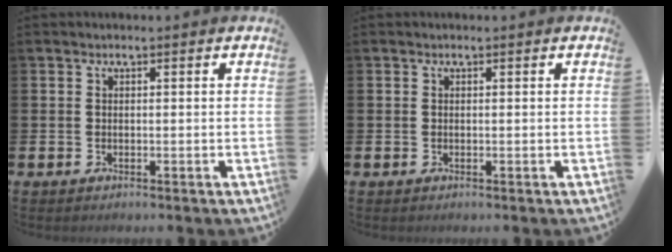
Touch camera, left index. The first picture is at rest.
{"total": 0.0}